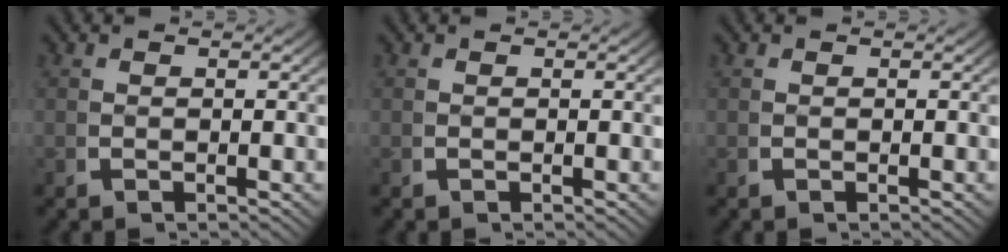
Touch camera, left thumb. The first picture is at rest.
{"total": 0.0}
{"total": 0.0}